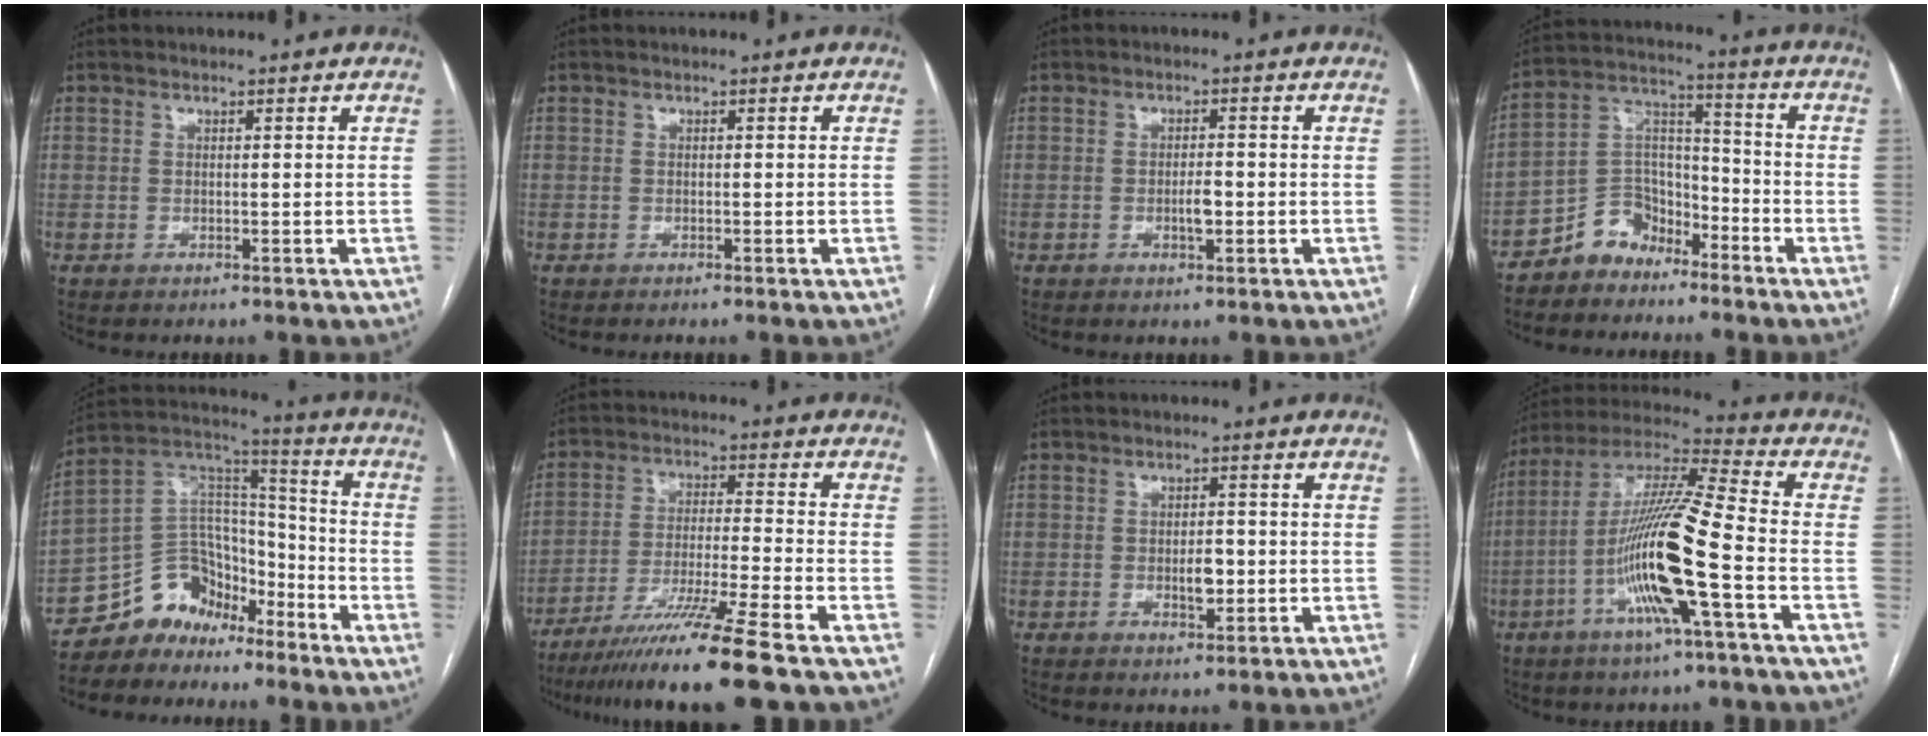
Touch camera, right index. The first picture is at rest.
{"total": 0.0}
{"total": 2.5, "force": [-0.6, 0.7, 2.4], "torque": [-0.043, 0.001, -0.008]}
{"total": 8.2, "force": [-6.3, 5.0, 1.5], "torque": [-0.026, 0.041, -0.121]}
{"total": 11.0, "force": [-8.7, 6.6, 1.7], "torque": [-0.032, 0.080, -0.160]}
{"total": 13.1, "force": [-10.0, -2.5, 8.1], "torque": [-0.136, -0.038, -0.169]}
{"total": 3.2, "force": [-0.6, 1.4, 2.9], "torque": [-0.044, 0.001, -0.005]}
{"total": 17.0, "force": [-5.1, 0.0, 16.2], "torque": [-0.320, -0.002, -0.104]}